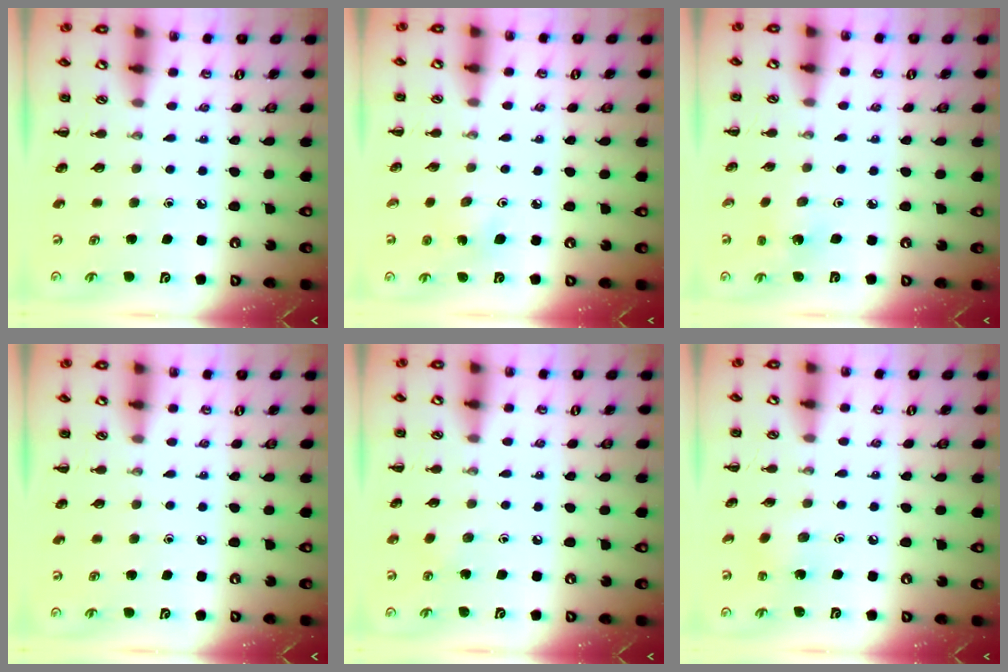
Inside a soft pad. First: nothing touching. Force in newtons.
{"total": 3.7, "press": 3.5, "slide": 1.1}
{"total": 1.6, "press": 1.5, "slide": 0.5}
{"total": 0.0}
{"total": 3.9, "press": 3.7, "slide": 1.0}
{"total": 2.0, "press": 1.9, "slide": 0.5}